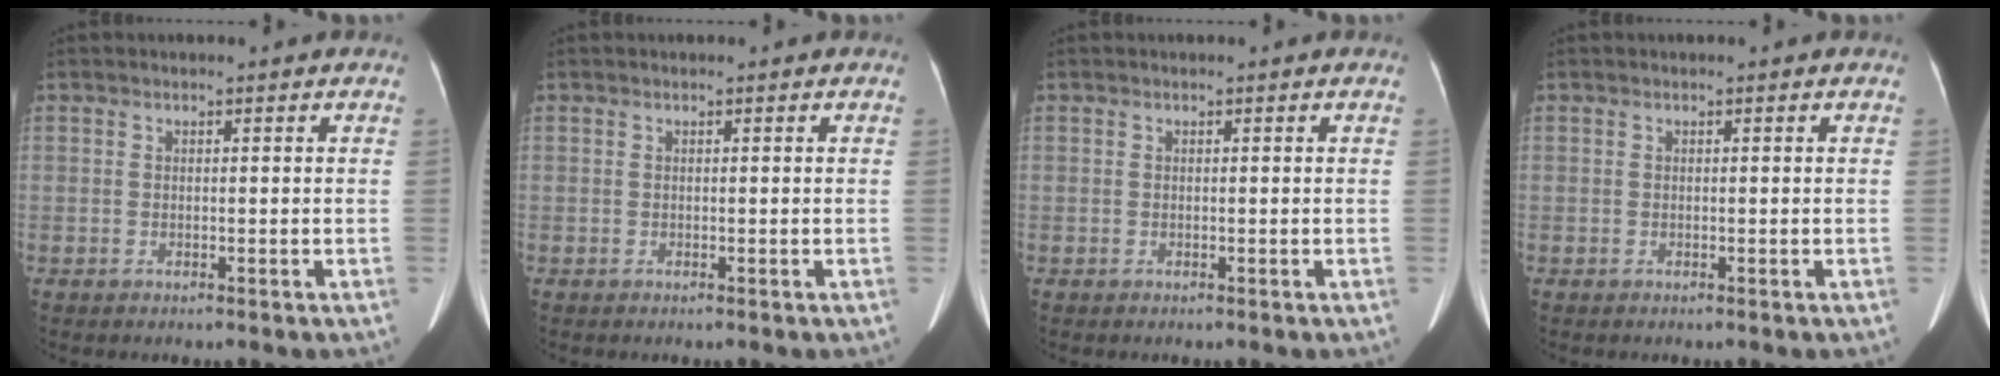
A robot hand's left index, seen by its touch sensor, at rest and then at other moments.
{"total": 0.0}
{"total": 0.0}
{"total": 0.0}